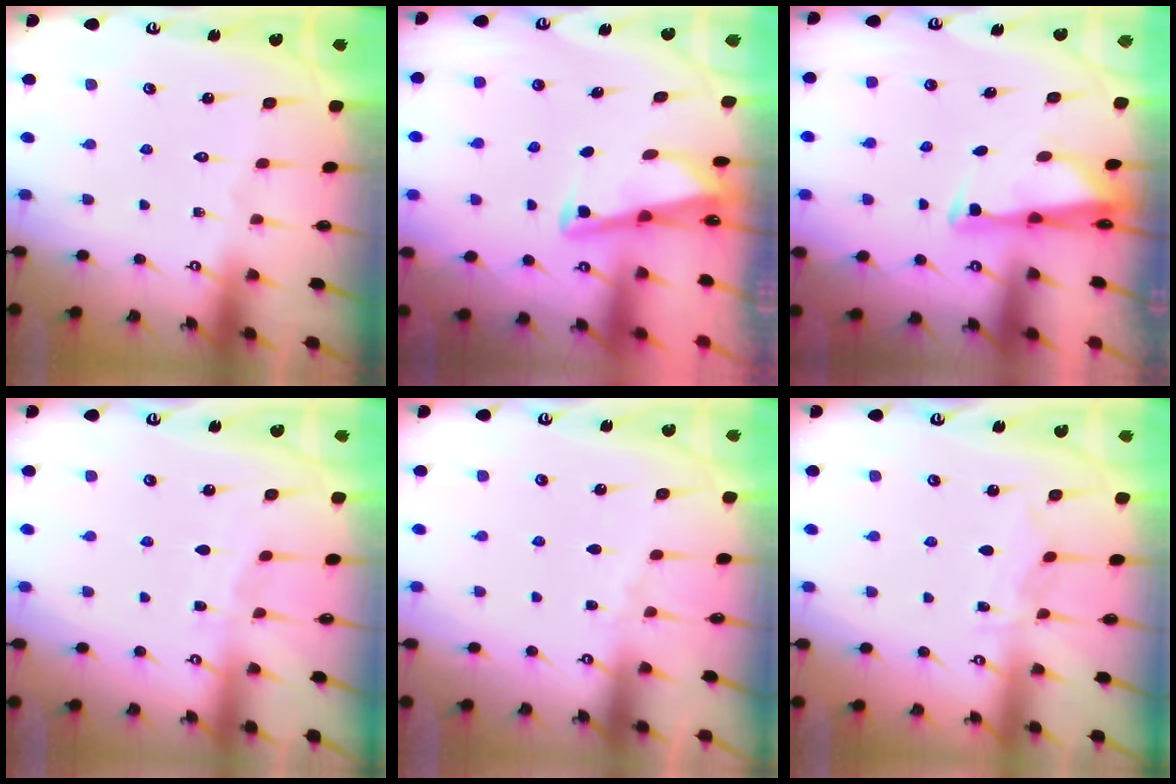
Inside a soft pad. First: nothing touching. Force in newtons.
{"total": 2.9, "press": 2.8, "slide": 0.4}
{"total": 2.9, "press": 2.8, "slide": 0.7}
{"total": 3.6, "press": 3.5, "slide": 0.5}
{"total": 2.5, "press": 2.4, "slide": 0.4}
{"total": 4.9, "press": 4.9, "slide": 0.5}